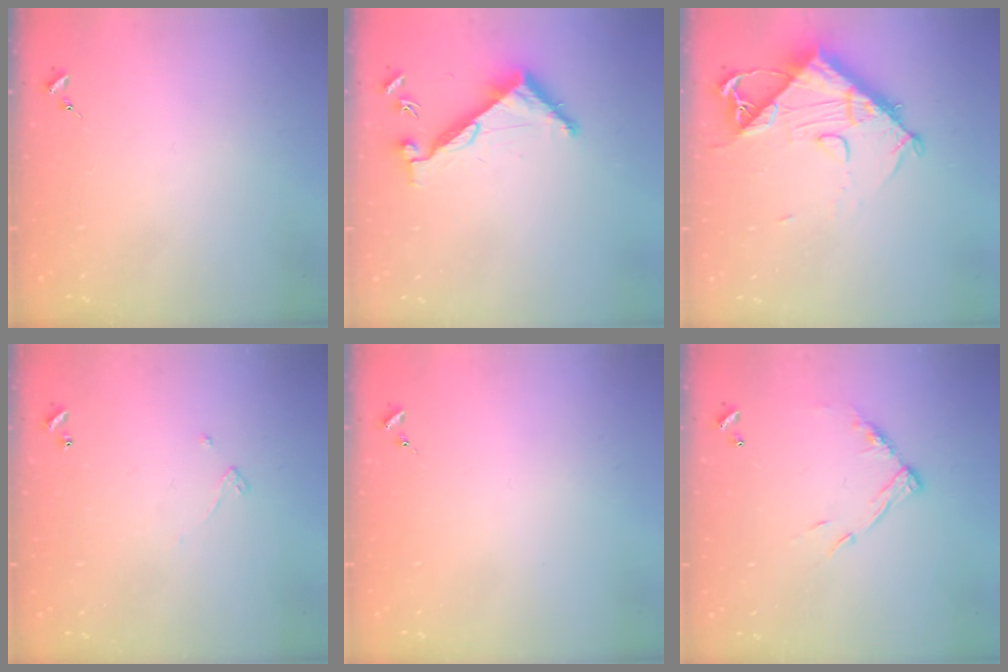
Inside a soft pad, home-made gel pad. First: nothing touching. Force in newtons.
{"total": 6.9, "press": 6.9, "slide": 0.3}
{"total": 12.5, "press": 12.5, "slide": 1.3}
{"total": 2.6, "press": 2.6, "slide": 0.2}
{"total": 0.0}
{"total": 10.9, "press": 10.9, "slide": 0.8}